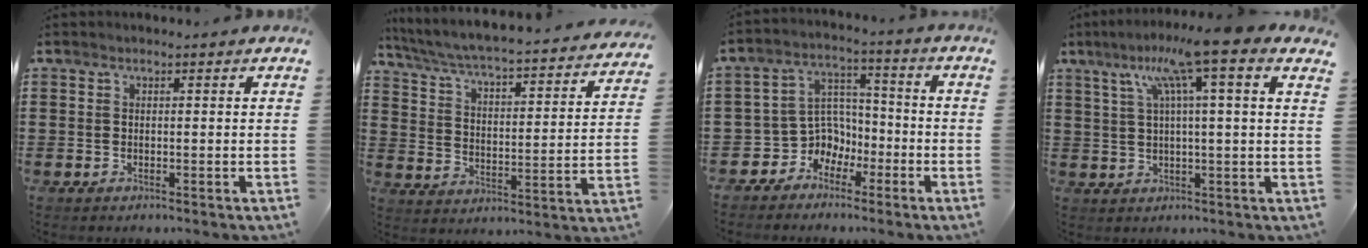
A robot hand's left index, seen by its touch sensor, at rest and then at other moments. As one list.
[{"total": 3.9, "force": [3.6, -0.2, 1.6], "torque": [-0.052, -0.040, 0.050]}, {"total": 6.2, "force": [-2.6, 5.4, 1.3], "torque": [-0.055, -0.002, -0.054]}, {"total": 10.1, "force": [5.5, 0.0, 8.5], "torque": [-0.167, -0.010, 0.088]}]